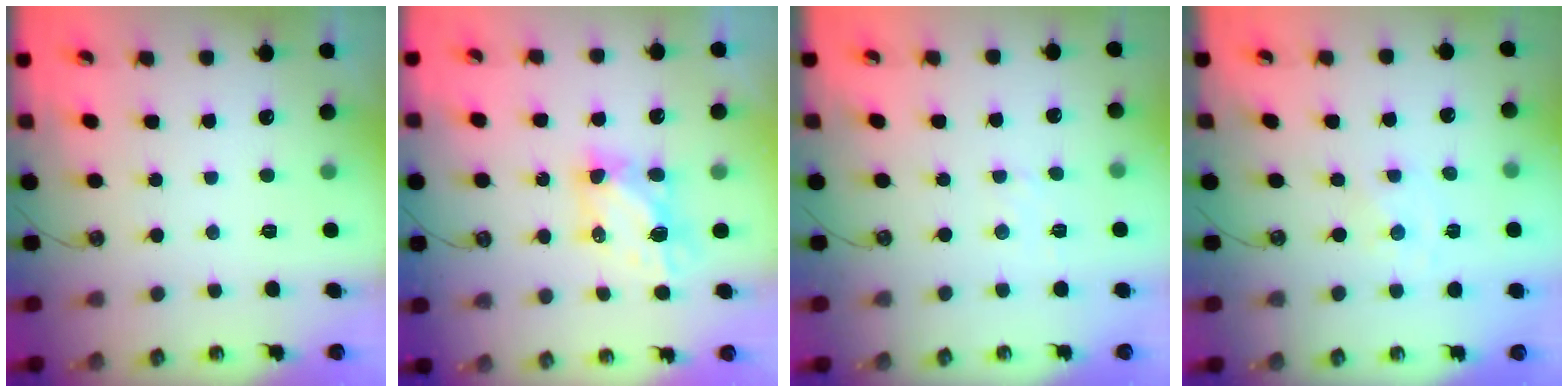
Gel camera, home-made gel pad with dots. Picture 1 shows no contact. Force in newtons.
{"total": 5.6, "press": 5.6, "slide": 0.6}
{"total": 2.2, "press": 2.2, "slide": 0.3}
{"total": 0.0}